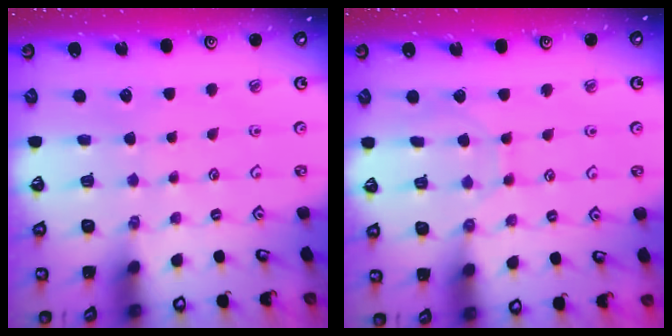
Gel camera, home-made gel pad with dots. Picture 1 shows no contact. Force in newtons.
{"total": 5.6, "press": 5.5, "slide": 0.6}